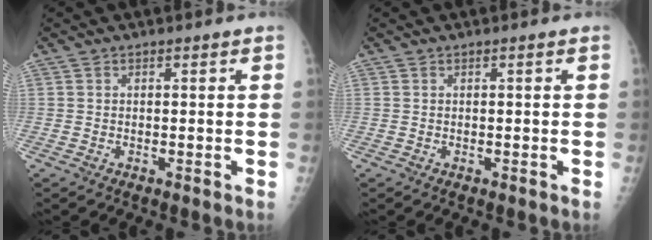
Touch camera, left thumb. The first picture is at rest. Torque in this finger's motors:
{"motor_torque": [0.03, 0.03, -0.09, -0.10, 0.00]}